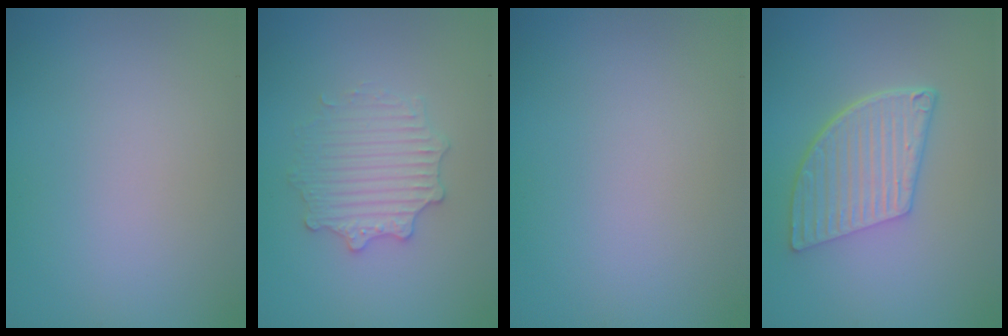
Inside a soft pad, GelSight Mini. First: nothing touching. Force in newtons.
{"total": 3.0, "press": 2.9, "slide": 0.4}
{"total": 0.0}
{"total": 5.7, "press": 4.2, "slide": 3.8}